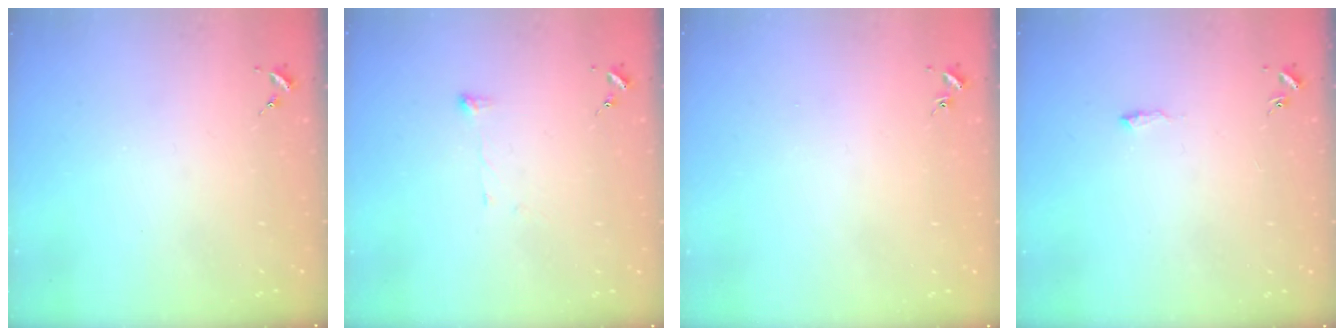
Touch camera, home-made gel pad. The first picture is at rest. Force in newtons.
{"total": 4.3, "press": 4.2, "slide": 0.5}
{"total": 0.6, "press": 0.6, "slide": 0.1}
{"total": 4.5, "press": 4.4, "slide": 0.5}